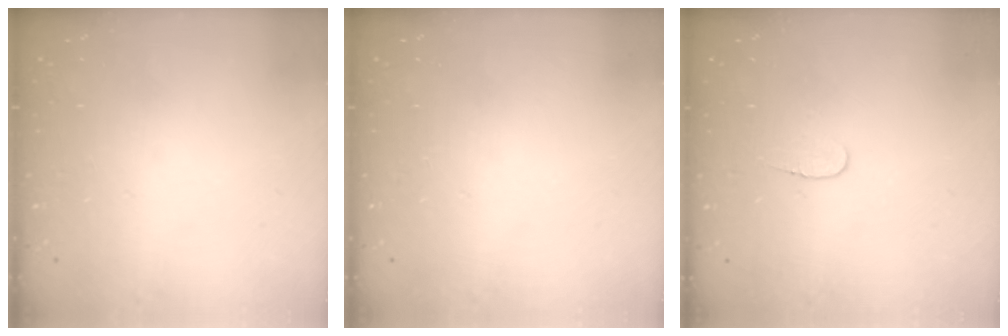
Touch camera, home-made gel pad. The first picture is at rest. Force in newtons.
{"total": 0.0}
{"total": 4.0, "press": 4.0, "slide": 0.4}